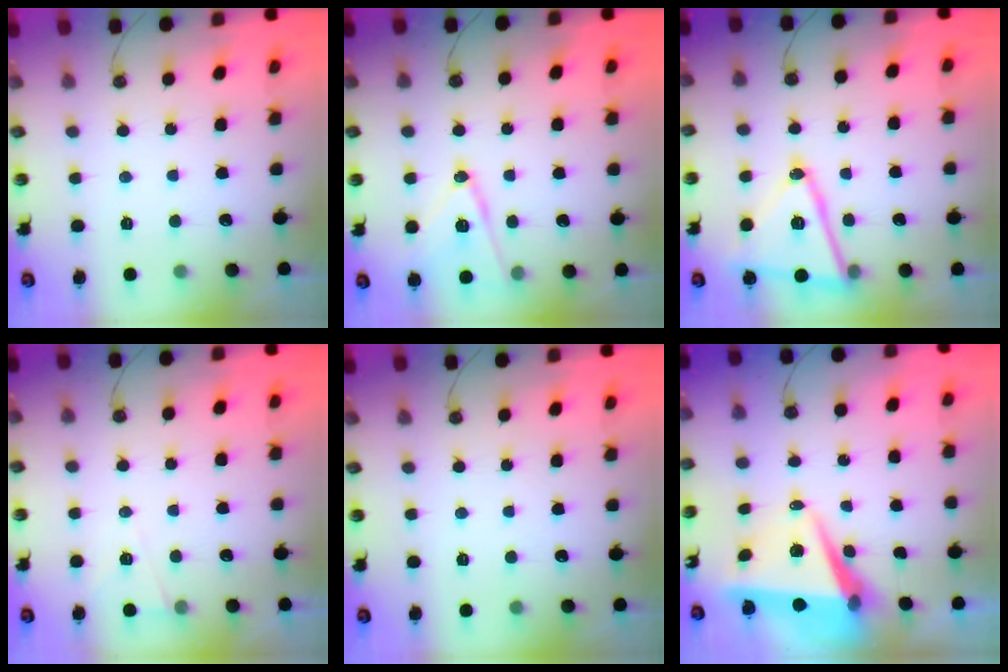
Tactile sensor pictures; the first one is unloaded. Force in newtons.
{"total": 13.4, "press": 13.1, "slide": 2.6}
{"total": 16.3, "press": 16.3, "slide": 1.2}
{"total": 5.2, "press": 2.9, "slide": 4.3}
{"total": 0.0}
{"total": 8.4, "press": 7.4, "slide": 4.1}